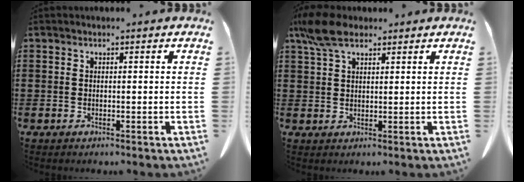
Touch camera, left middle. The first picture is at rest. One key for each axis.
{"total": 6.0, "fx": 3.9, "fy": 2.4, "fz": 3.8, "tx": -0.094, "ty": 0.000, "tz": 0.073}